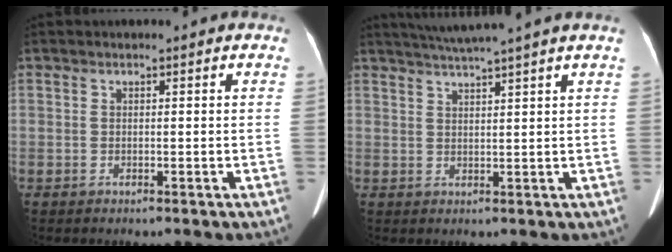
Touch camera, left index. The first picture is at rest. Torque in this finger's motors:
{"motor_torque": [0.31, -0.14, 0.03, 0.03]}